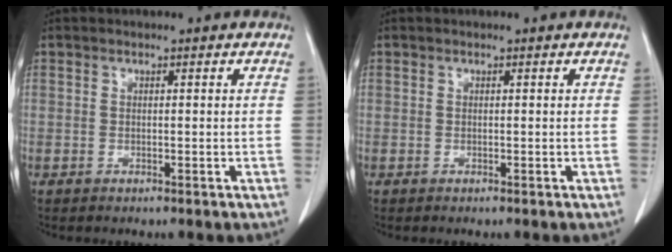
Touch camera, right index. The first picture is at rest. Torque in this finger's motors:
{"motor_torque": [0.00, 0.00, 0.00, 0.00]}